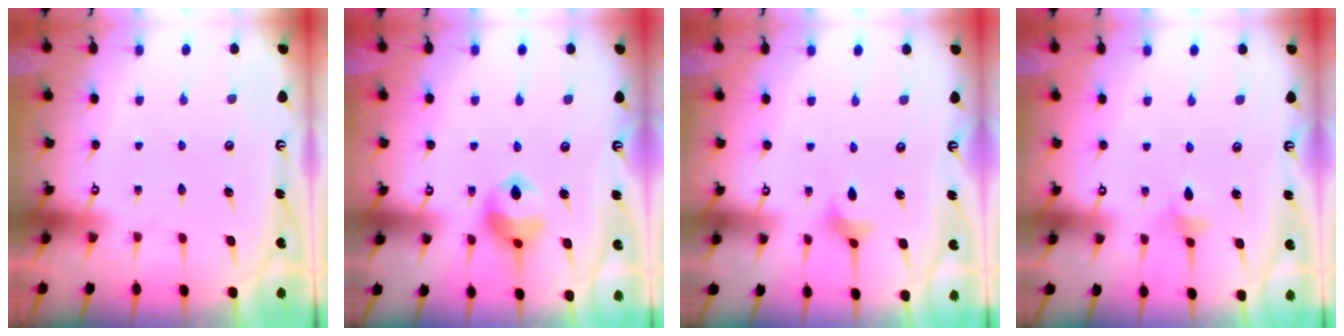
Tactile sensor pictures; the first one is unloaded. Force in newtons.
{"total": 10.5, "press": 10.4, "slide": 1.4}
{"total": 2.9, "press": 2.8, "slide": 0.6}
{"total": 3.1, "press": 3.1, "slide": 0.6}